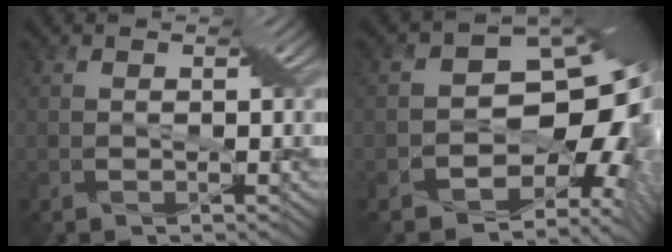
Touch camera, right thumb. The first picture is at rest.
{"total": 14.5, "force": [-1.5, 9.6, 10.7], "torque": [-0.151, -0.038, 0.011]}